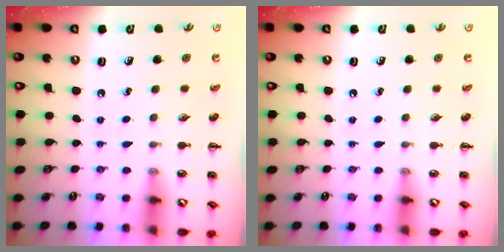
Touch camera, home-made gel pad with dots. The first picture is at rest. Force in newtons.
{"total": 0.0}